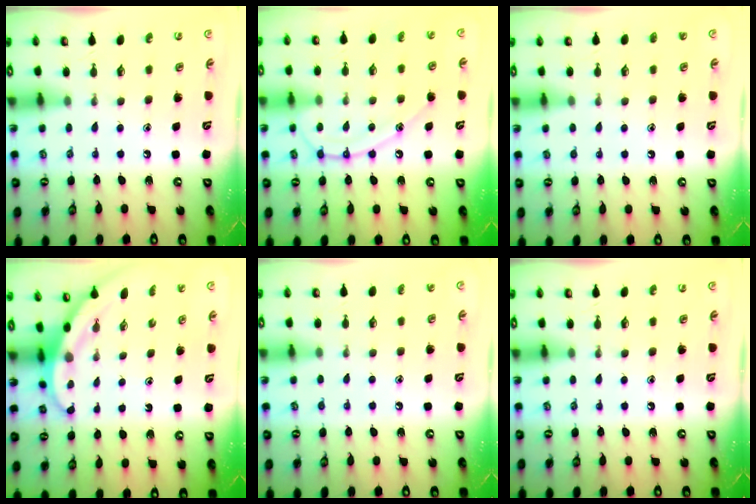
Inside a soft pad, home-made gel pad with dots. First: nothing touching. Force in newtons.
{"total": 13.2, "press": 13.1, "slide": 1.2}
{"total": 1.1, "press": 1.1, "slide": 0.3}
{"total": 3.1, "press": 3.1, "slide": 0.1}
{"total": 3.1, "press": 3.1, "slide": 0.3}
{"total": 0.0}